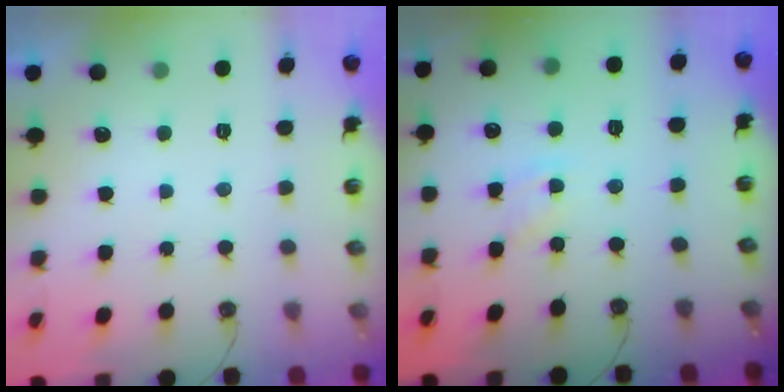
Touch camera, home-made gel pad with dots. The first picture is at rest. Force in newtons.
{"total": 5.1, "press": 5.0, "slide": 0.6}